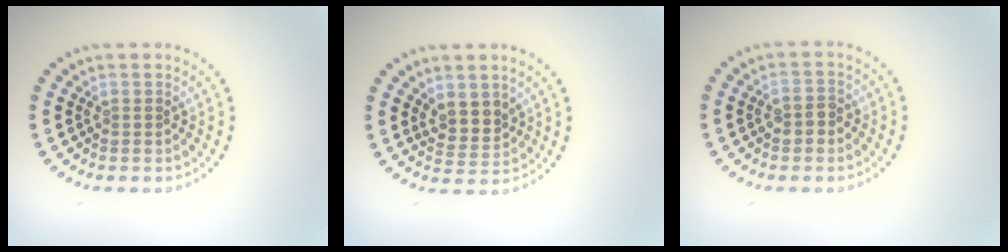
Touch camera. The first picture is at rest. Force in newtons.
{"total": 2.5, "press": 2.3, "slide": 1.1}
{"total": 1.7, "press": 1.7, "slide": 0.3}